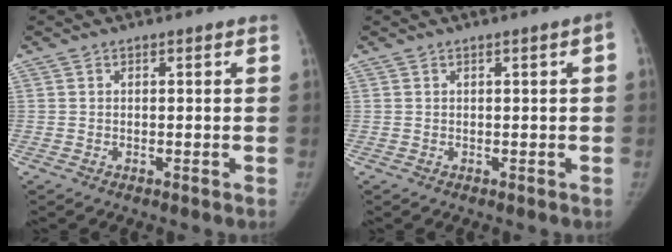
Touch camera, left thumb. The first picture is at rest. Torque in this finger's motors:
{"motor_torque": [-0.05, 0.03, 0.24, 0.47, 0.00]}